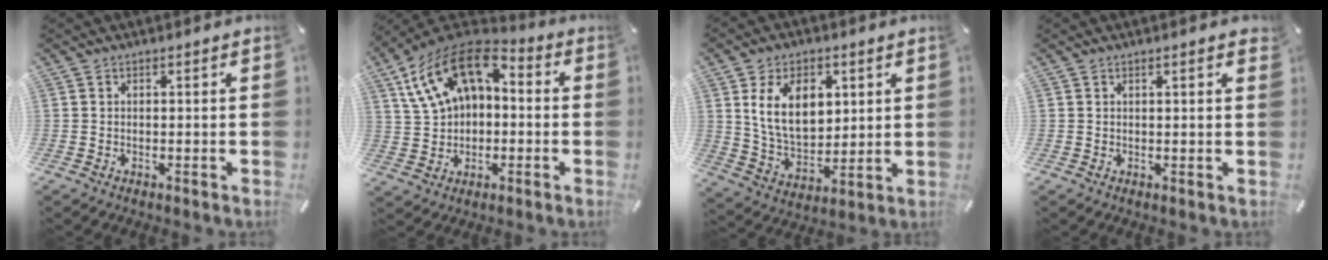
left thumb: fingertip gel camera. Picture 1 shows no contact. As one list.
[{"total": 15.5, "force": [5.4, 11.1, 9.4], "torque": [-0.176, -0.015, 0.100]}, {"total": 13.4, "force": [4.7, 9.1, 8.7], "torque": [-0.166, -0.006, 0.081]}, {"total": 1.3, "force": [0.6, 0.2, 1.2], "torque": [-0.015, -0.002, 0.008]}]